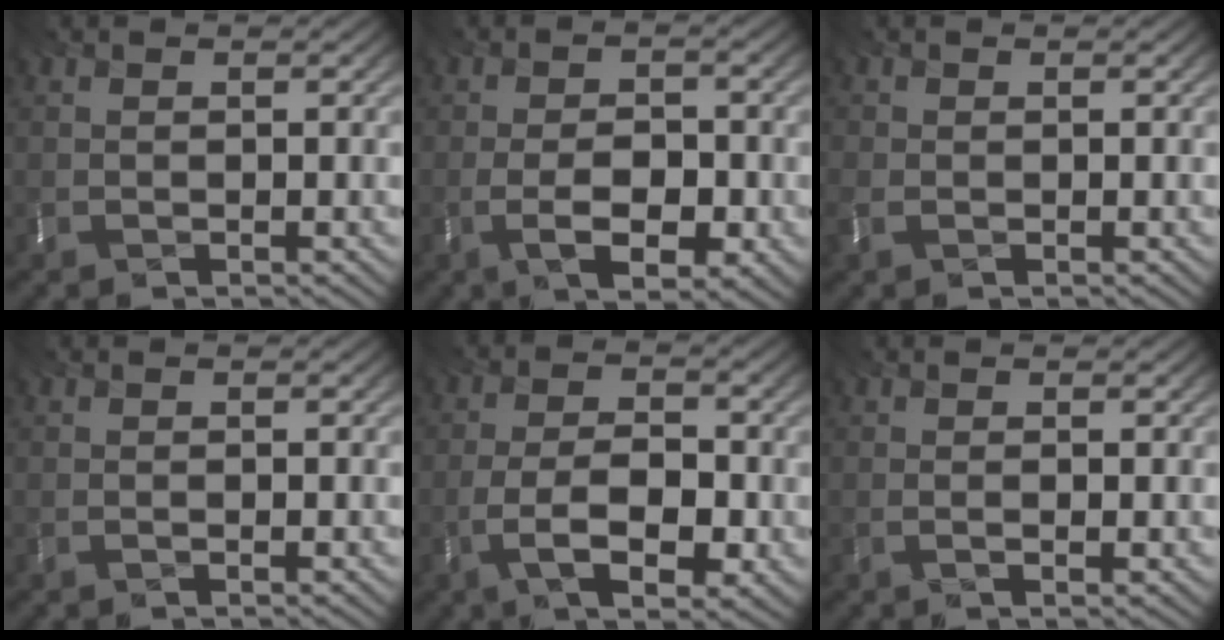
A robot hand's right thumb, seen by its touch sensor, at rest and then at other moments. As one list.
[{"total": 5.3, "force": [-2.6, 2.3, 4.0], "torque": [-0.059, -0.016, -0.053]}, {"total": 1.9, "force": [-0.5, 1.4, 1.2], "torque": [-0.040, -0.003, -0.019]}, {"total": 0.0}, {"total": 6.6, "force": [-3.2, 2.9, 5.0], "torque": [-0.081, -0.012, -0.066]}, {"total": 0.9, "force": [0.0, -0.3, 0.8], "torque": [-0.009, -0.003, -0.005]}]